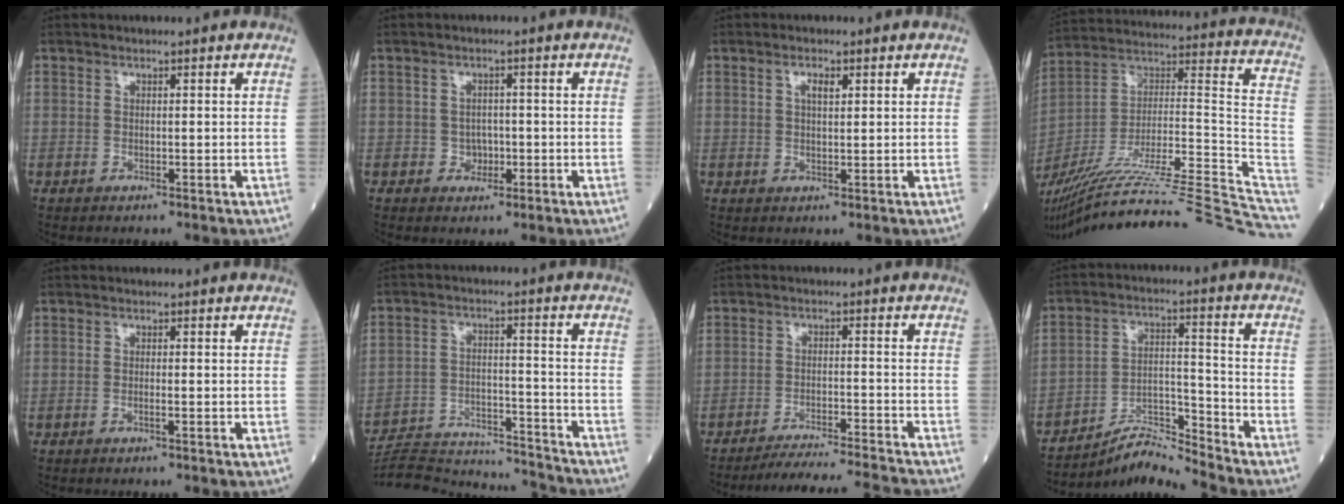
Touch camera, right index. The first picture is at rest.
{"total": 2.1, "force": [-0.6, 1.8, 0.9], "torque": [-0.008, 0.006, -0.004]}
{"total": 1.9, "force": [0.8, 0.5, 1.6], "torque": [-0.031, 0.000, 0.014]}
{"total": 37.7, "force": [-31.8, 1.5, 20.1], "torque": [-0.228, -0.029, -0.468]}
{"total": 0.6, "force": [-0.2, -0.1, 0.5], "torque": [-0.013, 0.000, -0.002]}
{"total": 18.3, "force": [-18.0, 1.5, 2.8], "torque": [-0.064, 0.013, -0.265]}
{"total": 11.4, "force": [-11.0, -1.7, 2.6], "torque": [-0.033, -0.009, -0.170]}
{"total": 7.9, "force": [-7.8, -1.0, 0.9], "torque": [-0.024, 0.025, -0.140]}